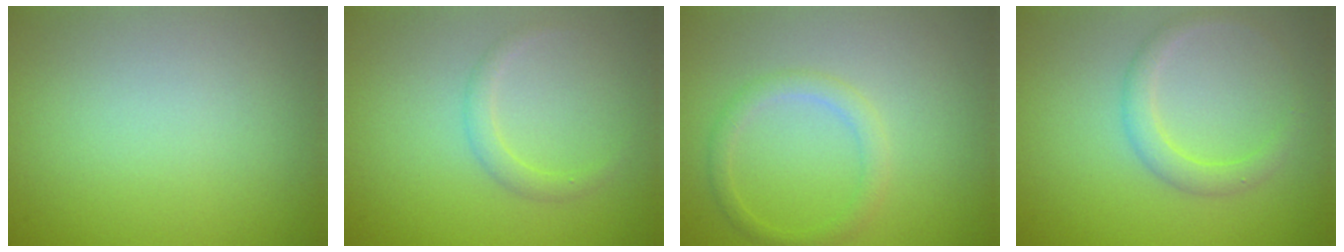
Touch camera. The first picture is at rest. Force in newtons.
{"total": 1.4, "press": 1.4, "slide": 0.1}
{"total": 1.9, "press": 1.8, "slide": 0.1}
{"total": 2.1, "press": 2.1, "slide": 0.1}